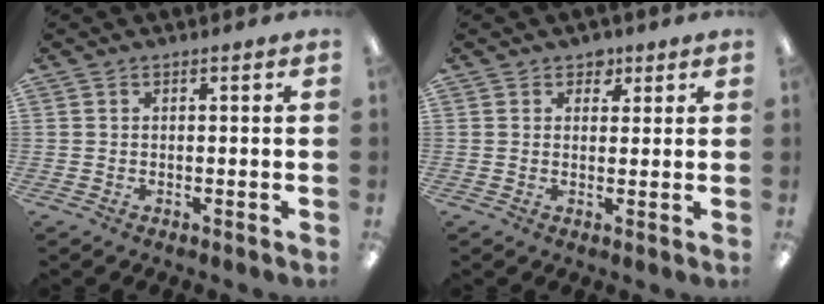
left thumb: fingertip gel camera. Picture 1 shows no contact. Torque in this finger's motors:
{"motor_torque": [0.46, 0.18, 0.04, -0.11, 0.00]}